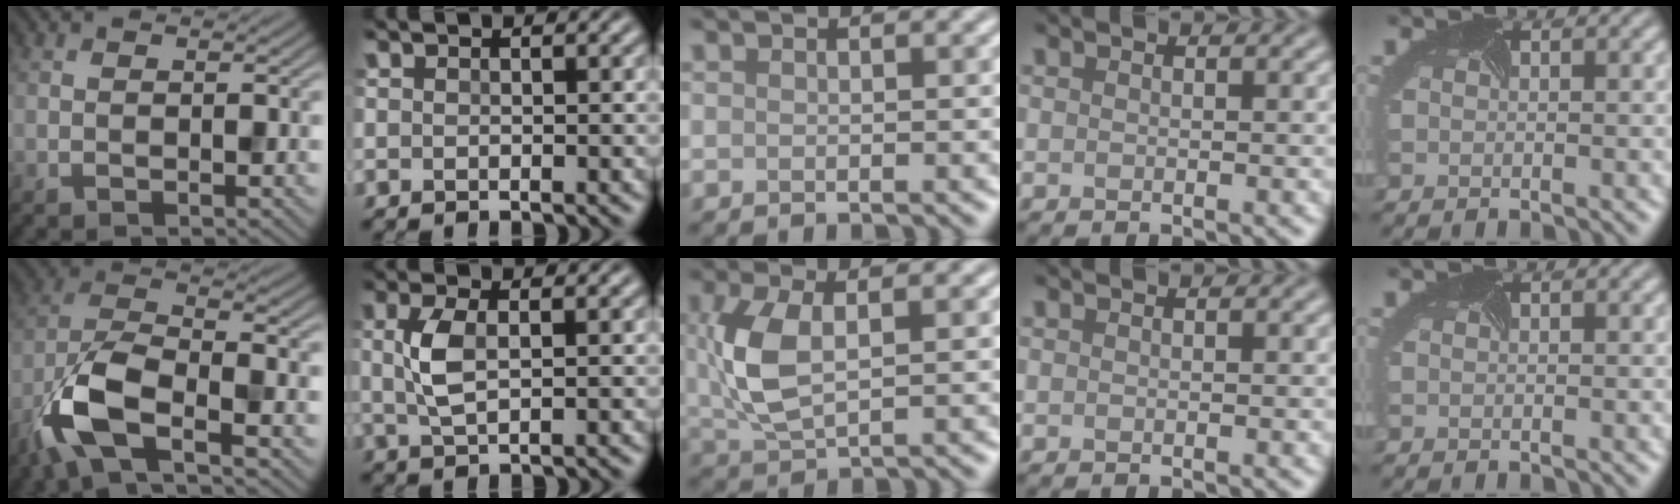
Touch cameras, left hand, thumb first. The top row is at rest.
{"thumb": {"total": 9.9, "force": [-5.1, 3.8, 7.6], "torque": [-0.166, -0.001, -0.118]}, "index": {"total": 3.2, "force": [0.2, 1.4, 2.8], "torque": [-0.066, 0.005, 0.006]}, "middle": {"total": 5.6, "force": [0.9, 2.8, 4.8], "torque": [-0.121, 0.002, 0.023]}}